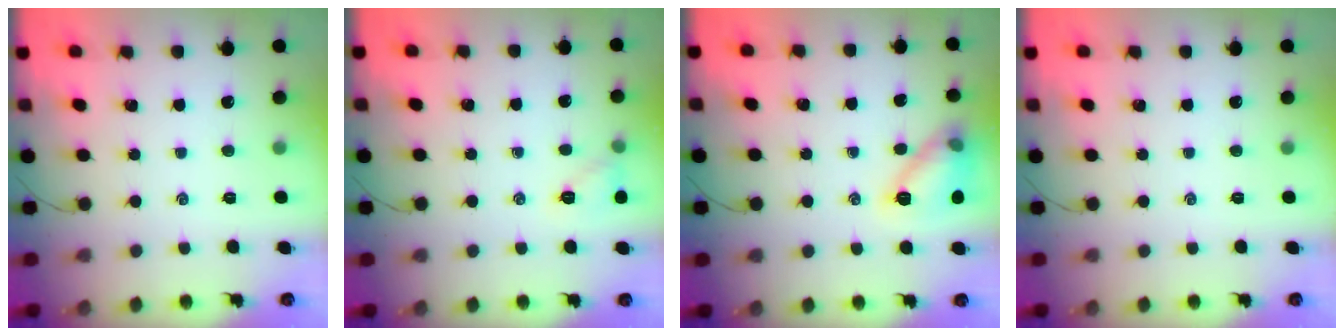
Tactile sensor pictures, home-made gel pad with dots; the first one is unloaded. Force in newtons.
{"total": 6.5, "press": 6.4, "slide": 1.1}
{"total": 12.7, "press": 12.7, "slide": 0.5}
{"total": 0.0}